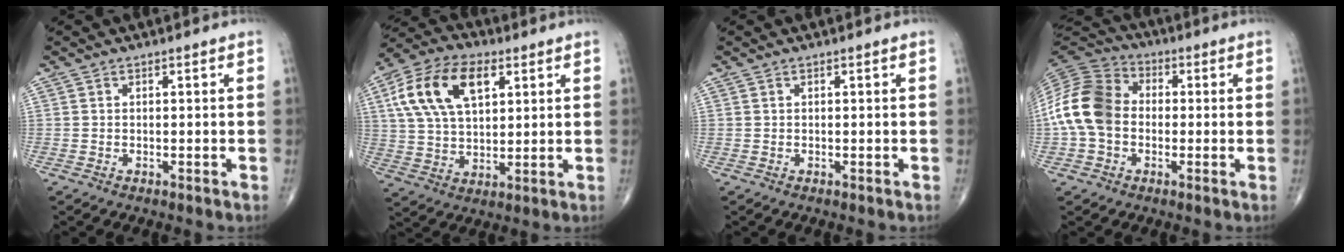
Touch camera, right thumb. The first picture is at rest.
{"total": 16.2, "force": [5.8, 9.2, 12.0], "torque": [-0.213, 0.004, 0.104]}
{"total": 0.0}
{"total": 13.4, "force": [-1.0, 10.3, 8.5], "torque": [-0.166, 0.034, -0.031]}